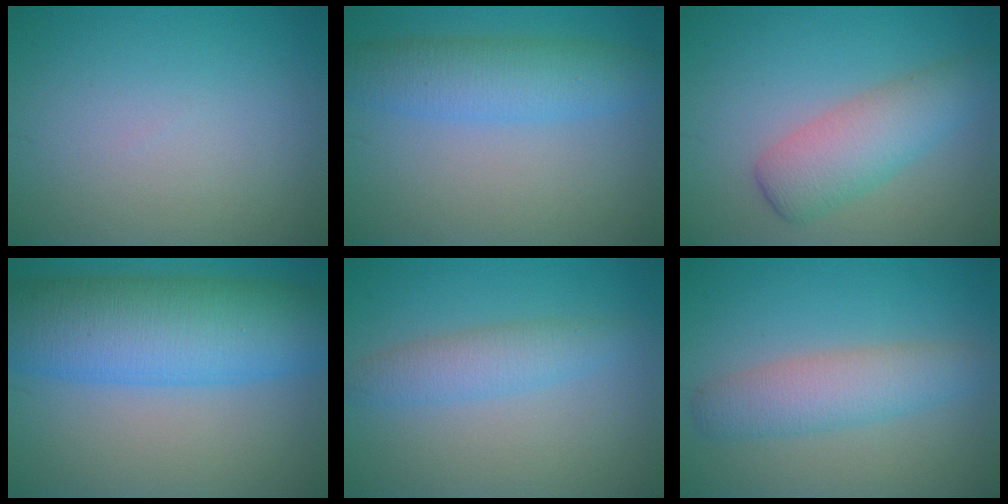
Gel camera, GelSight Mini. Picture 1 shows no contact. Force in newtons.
{"total": 5.1, "press": 5.1, "slide": 0.2}
{"total": 4.7, "press": 4.7, "slide": 0.1}
{"total": 11.6, "press": 11.6, "slide": 0.1}
{"total": 3.0, "press": 3.0, "slide": 0.1}
{"total": 4.1, "press": 4.1, "slide": 0.2}